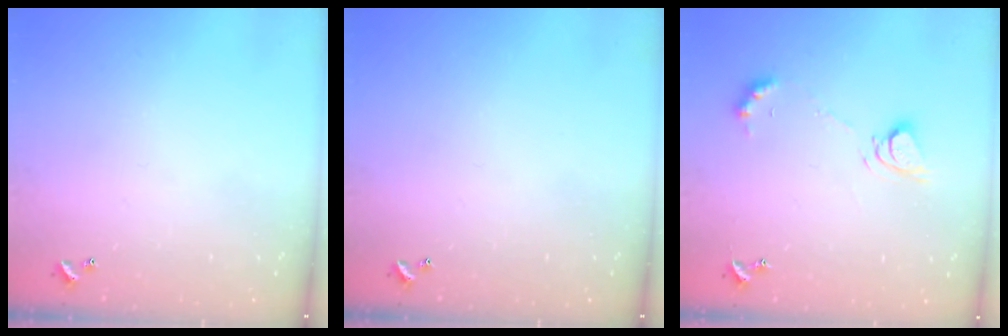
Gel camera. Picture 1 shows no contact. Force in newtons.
{"total": 0.0}
{"total": 7.8, "press": 7.7, "slide": 0.9}